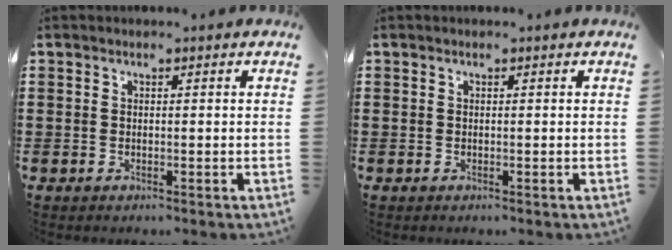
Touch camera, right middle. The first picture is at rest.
{"total": 0.0}